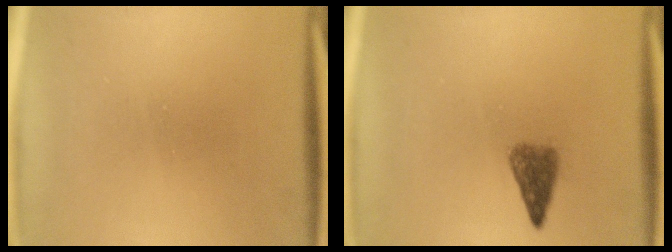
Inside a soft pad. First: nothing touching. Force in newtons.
{"total": 3.2}